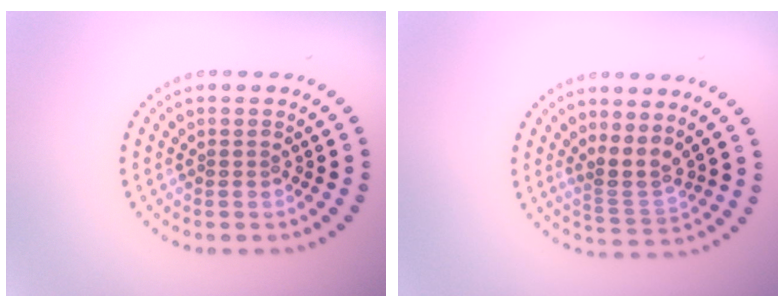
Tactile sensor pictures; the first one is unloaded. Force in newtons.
{"total": 2.6, "press": 1.8, "slide": 1.9}